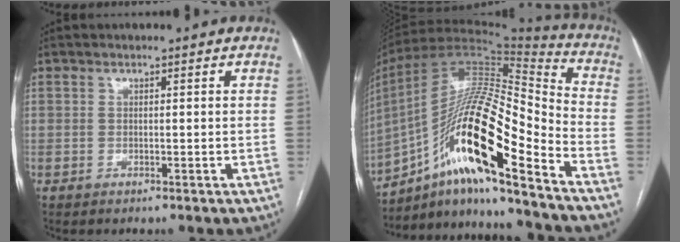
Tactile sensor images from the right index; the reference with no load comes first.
{"total": 22.9, "force": [-12.2, 3.5, 19.1], "torque": [-0.359, 0.002, -0.214]}